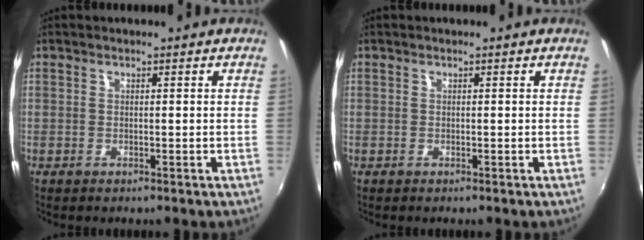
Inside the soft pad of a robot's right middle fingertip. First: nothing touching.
{"total": 0.0}